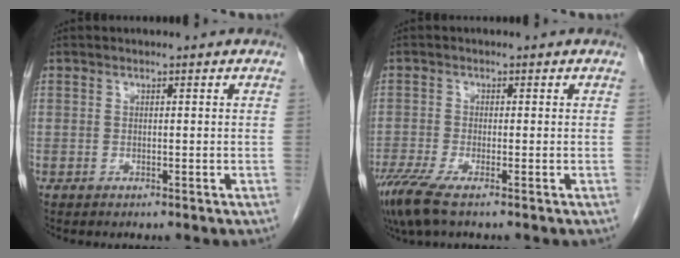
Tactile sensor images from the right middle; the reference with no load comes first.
{"total": 4.7, "force": [-3.2, 0.4, 3.4], "torque": [-0.071, -0.015, -0.062]}